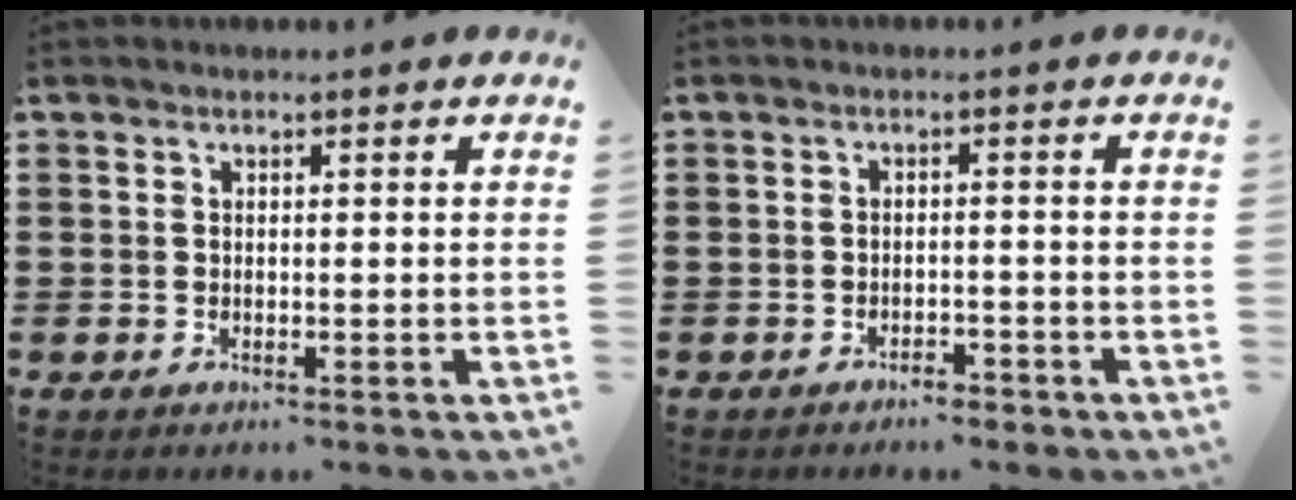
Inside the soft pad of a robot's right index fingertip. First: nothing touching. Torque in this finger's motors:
{"motor_torque": [1.03, 1.11, 0.04, 0.00]}